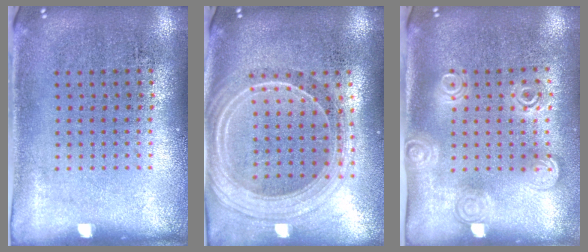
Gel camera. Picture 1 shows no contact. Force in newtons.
{"total": 2.3, "press": 2.0, "slide": 1.1}
{"total": 1.7, "press": 1.4, "slide": 1.0}